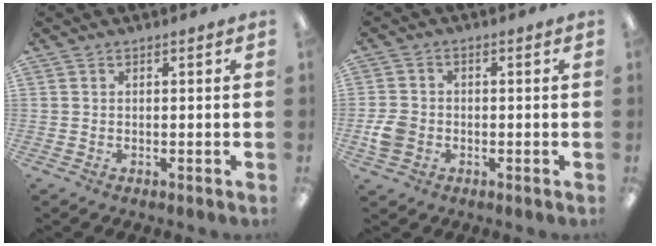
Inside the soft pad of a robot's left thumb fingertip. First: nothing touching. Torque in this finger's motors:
{"motor_torque": [0.36, 0.67, 0.48, -0.15, 0.03]}